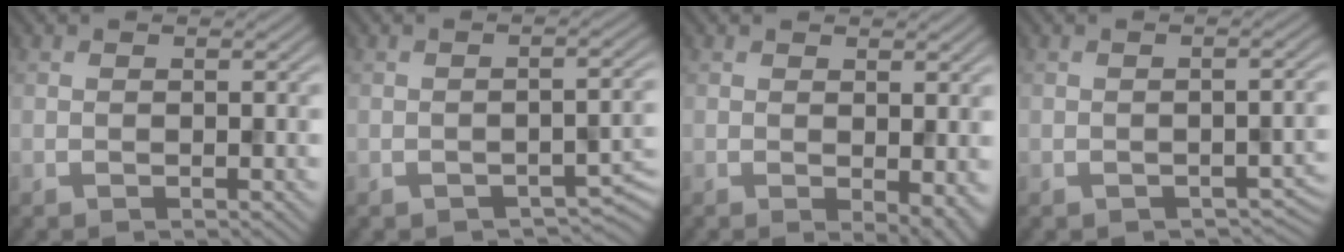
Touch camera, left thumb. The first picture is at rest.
{"total": 3.4, "force": [-2.1, 1.4, 2.3], "torque": [-0.033, -0.004, -0.024]}
{"total": 3.5, "force": [-0.4, 1.7, 3.0], "torque": [-0.038, -0.008, -0.002]}
{"total": 2.7, "force": [-1.5, 1.3, 1.8], "torque": [-0.025, -0.007, -0.014]}